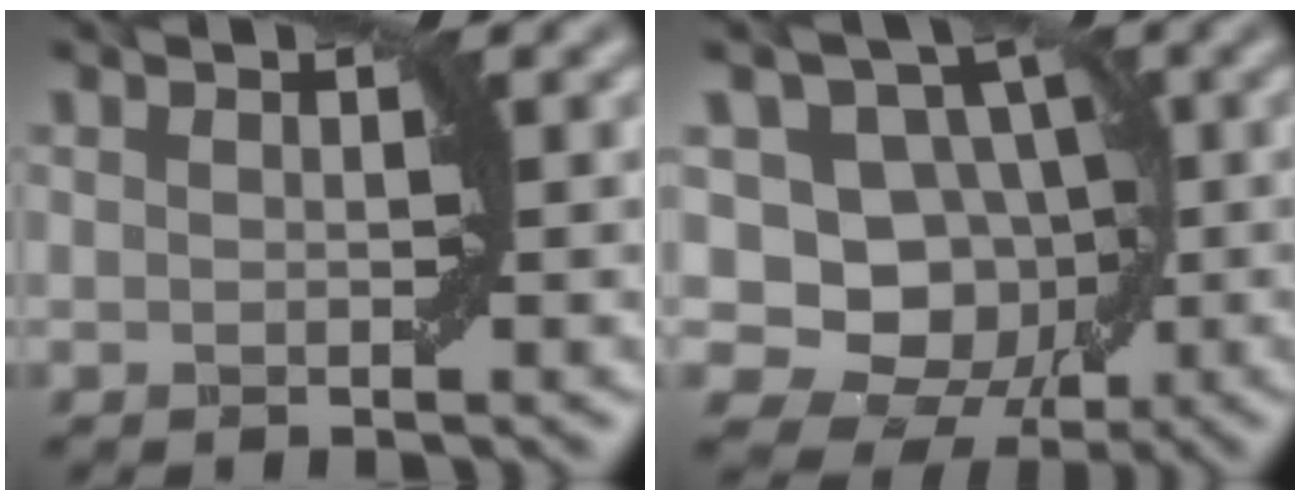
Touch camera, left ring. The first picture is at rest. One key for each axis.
{"total": 10.8, "fx": 0.2, "fy": 9.2, "fz": 5.6, "tx": -0.063, "ty": 0.028, "tz": -0.023}